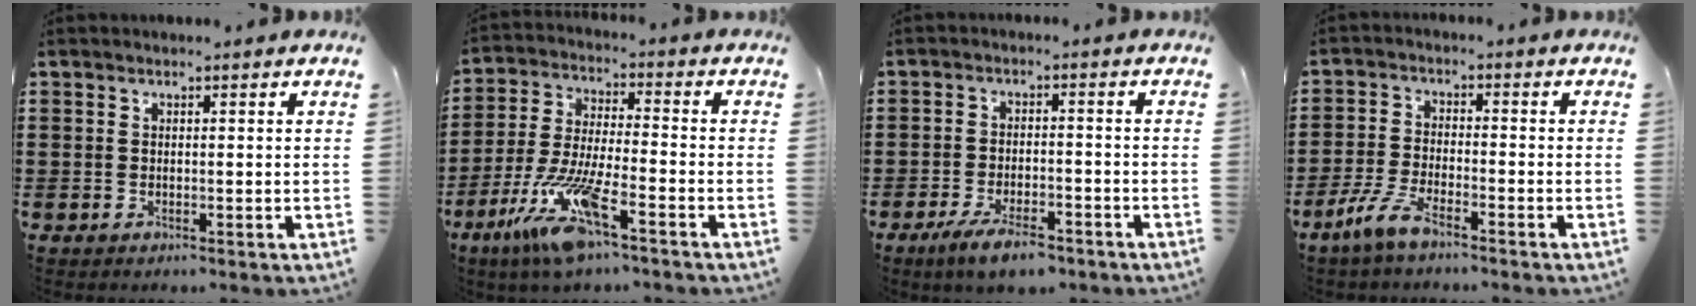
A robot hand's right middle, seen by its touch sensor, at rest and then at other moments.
{"total": 11.1, "force": [-7.1, 1.3, 8.4], "torque": [-0.192, -0.016, -0.141]}
{"total": 5.0, "force": [-3.9, 1.3, 2.9], "torque": [-0.059, 0.000, -0.073]}
{"total": 5.3, "force": [-4.0, 0.9, 3.4], "torque": [-0.088, -0.008, -0.082]}